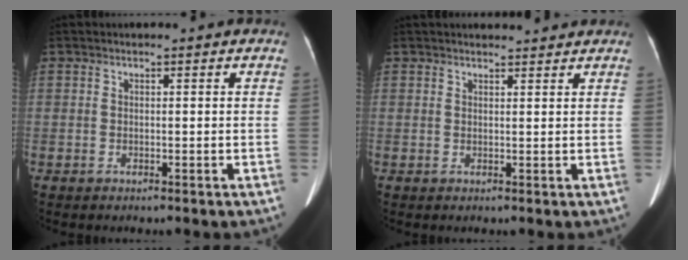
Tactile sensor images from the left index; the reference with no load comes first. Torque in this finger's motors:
{"motor_torque": [0.22, -0.47, 0.01, -0.01]}